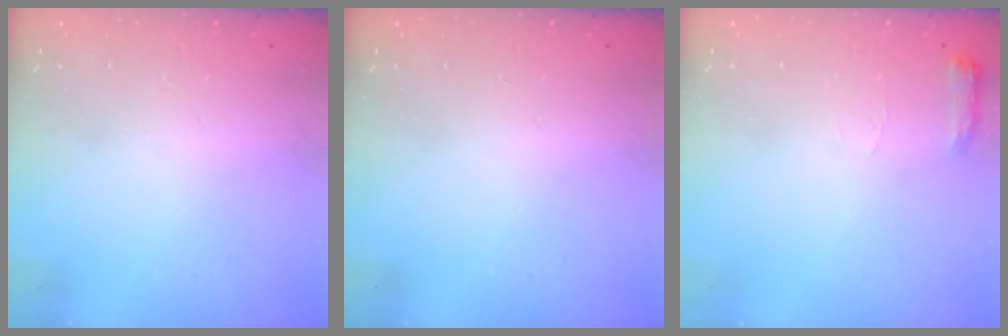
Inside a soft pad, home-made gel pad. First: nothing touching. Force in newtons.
{"total": 0.0}
{"total": 5.6, "press": 5.6, "slide": 0.7}